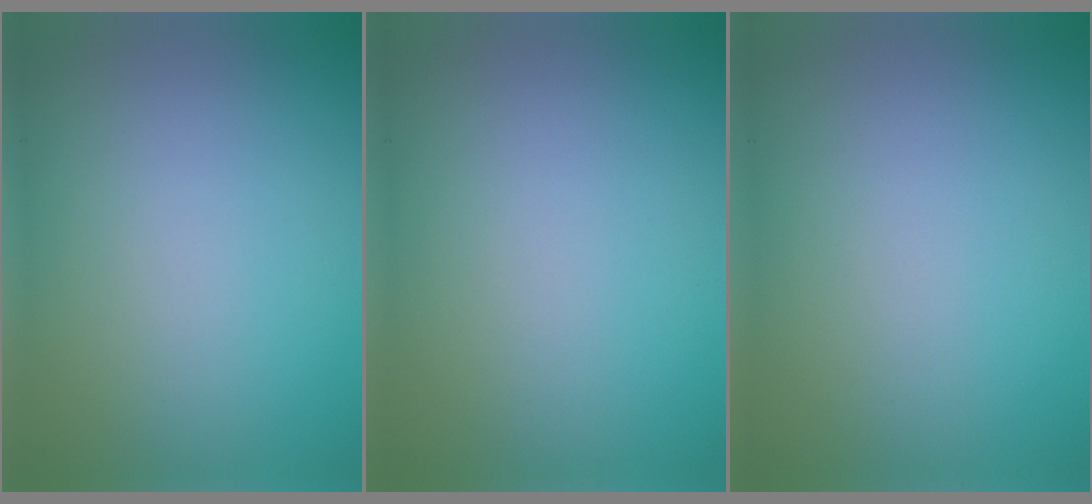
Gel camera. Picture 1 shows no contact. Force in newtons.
{"total": 0.0}
{"total": 0.0}